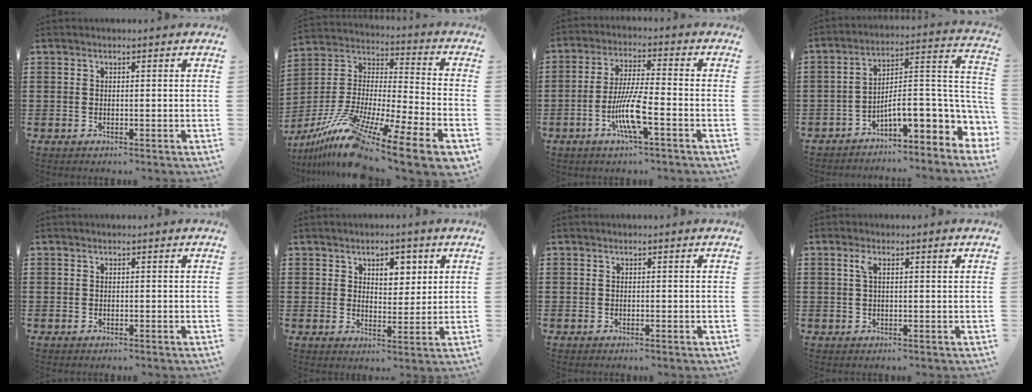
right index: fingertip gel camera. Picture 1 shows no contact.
{"total": 15.6, "force": [-11.3, 1.1, 10.7], "torque": [-0.213, 0.004, -0.203]}
{"total": 8.3, "force": [-3.2, 1.1, 7.6], "torque": [-0.157, -0.013, -0.064]}
{"total": 10.0, "force": [-3.5, 3.4, 8.7], "torque": [-0.140, -0.030, -0.069]}
{"total": 0.0}
{"total": 4.6, "force": [2.3, 2.9, 2.7], "torque": [-0.040, 0.004, 0.034]}
{"total": 0.0}
{"total": 2.6, "force": [1.1, 0.6, 2.3], "torque": [-0.040, 0.002, 0.014]}